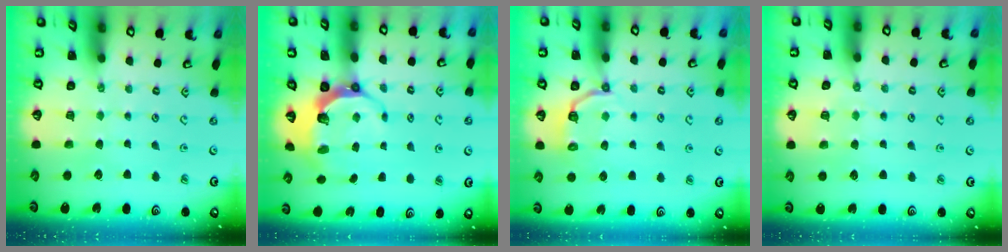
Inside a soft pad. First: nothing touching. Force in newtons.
{"total": 8.1, "press": 6.9, "slide": 4.3}
{"total": 4.9, "press": 3.7, "slide": 3.2}
{"total": 2.5, "press": 2.5, "slide": 0.4}